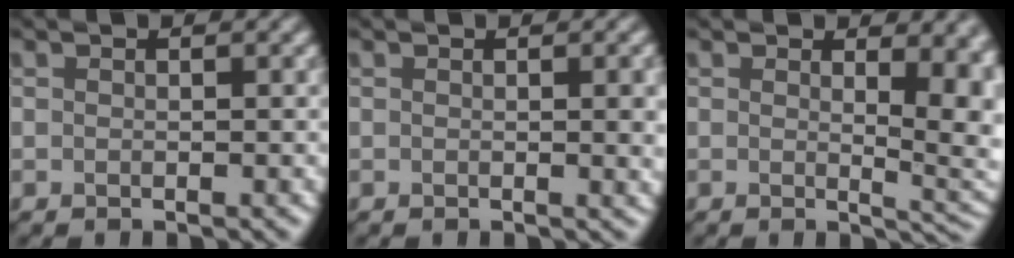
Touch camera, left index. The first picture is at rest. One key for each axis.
{"total": 2.6, "fx": 0.2, "fy": 0.7, "fz": 2.5, "tx": -0.023, "ty": 0.001, "tz": 0.000}
{"total": 8.2, "fx": 1.5, "fy": 3.8, "fz": 7.1, "tx": -0.033, "ty": -0.005, "tz": 0.025}